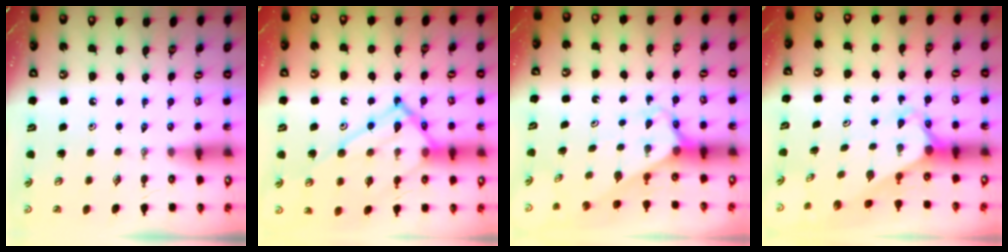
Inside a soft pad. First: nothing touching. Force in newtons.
{"total": 18.9, "press": 18.8, "slide": 1.7}
{"total": 2.7, "press": 2.7, "slide": 0.1}
{"total": 2.3, "press": 2.3, "slide": 0.2}